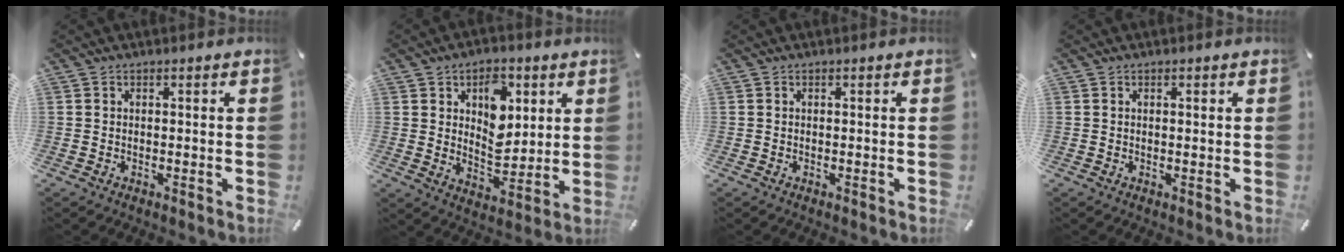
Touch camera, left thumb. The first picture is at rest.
{"total": 10.9, "force": [3.7, 7.8, 6.5], "torque": [-0.077, -0.009, 0.065]}
{"total": 0.0}
{"total": 0.5, "force": [0.2, 0.1, 0.5], "torque": [-0.009, 0.000, 0.004]}